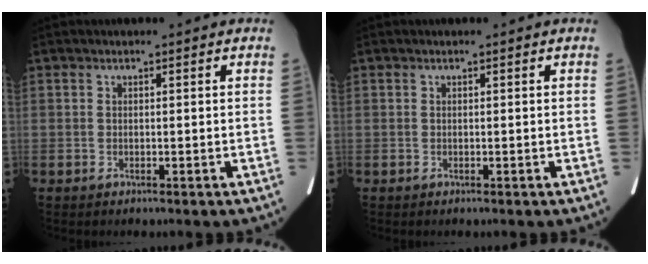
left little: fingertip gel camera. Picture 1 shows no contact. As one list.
[{"total": 0.0}]